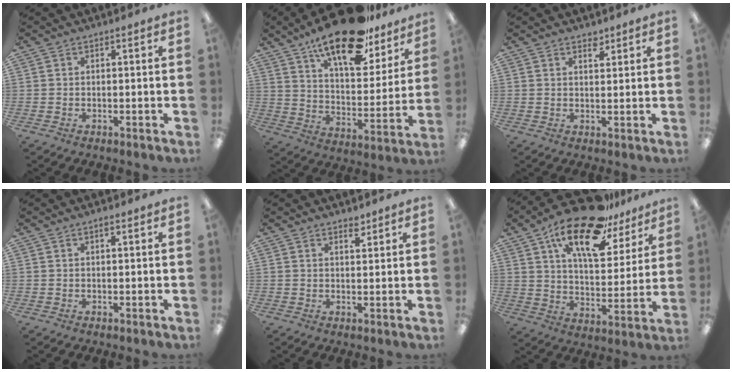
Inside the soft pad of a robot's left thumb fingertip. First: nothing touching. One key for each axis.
{"total": 21.3, "fx": 15.8, "fy": 7.7, "fz": 12.1, "tx": -0.195, "ty": -0.096, "tz": 0.268}
{"total": 2.8, "fx": 2.2, "fy": 1.2, "fz": 1.3, "tx": -0.003, "ty": -0.010, "tz": 0.035}
{"total": 0.9, "fx": 0.6, "fy": 0.2, "fz": 0.6, "tx": -0.013, "ty": 0.001, "tz": 0.010}
{"total": 2.4, "fx": 2.1, "fy": 0.7, "fz": 1.0, "tx": -0.007, "ty": -0.011, "tz": 0.036}
{"total": 21.4, "fx": 14.1, "fy": 8.8, "fz": 13.6, "tx": -0.221, "ty": -0.076, "tz": 0.238}